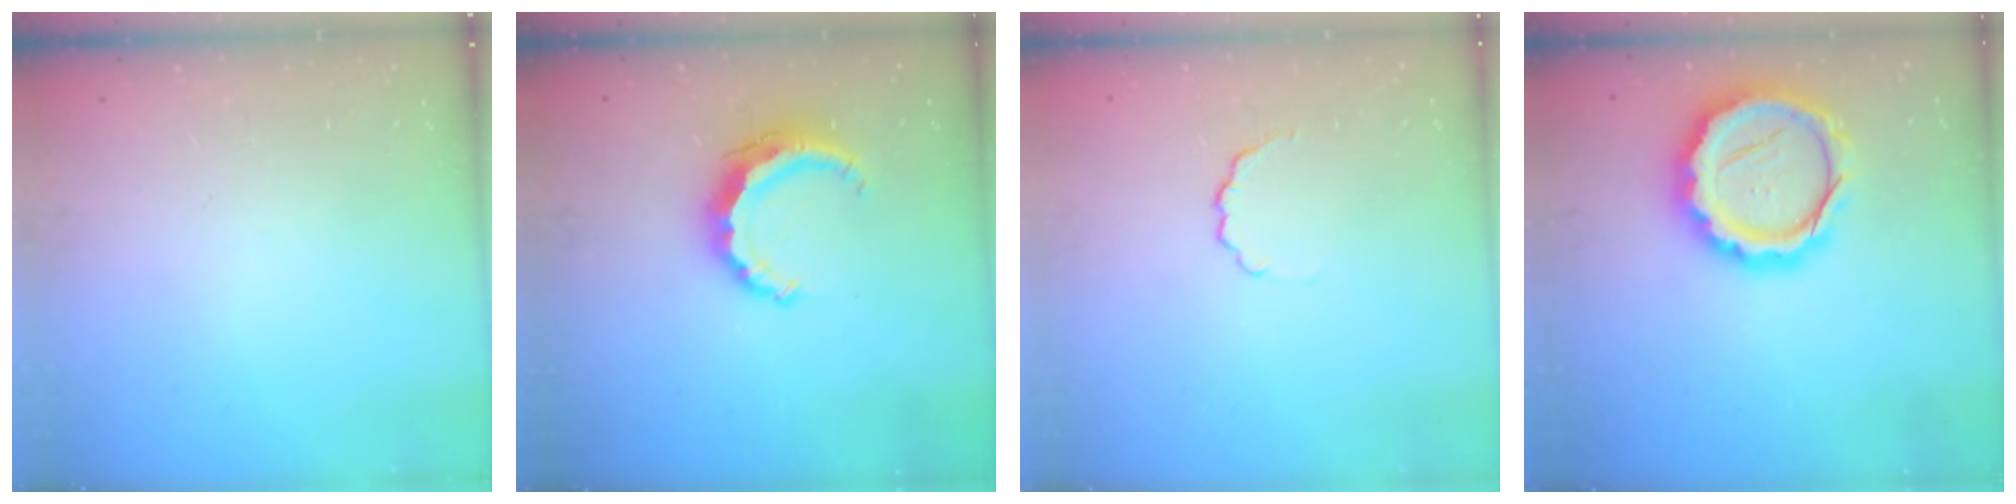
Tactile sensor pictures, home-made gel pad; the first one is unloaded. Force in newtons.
{"total": 7.9, "press": 7.9, "slide": 0.8}
{"total": 3.4, "press": 3.2, "slide": 1.0}
{"total": 18.0, "press": 17.7, "slide": 3.4}